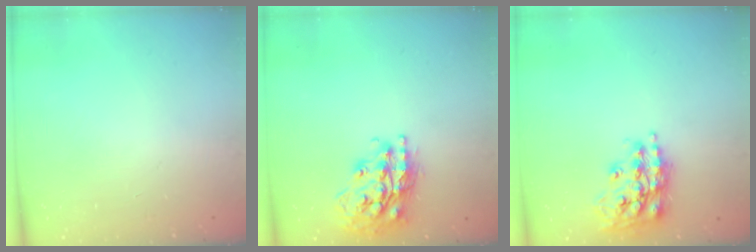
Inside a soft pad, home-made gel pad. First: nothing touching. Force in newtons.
{"total": 19.3, "press": 19.3, "slide": 1.4}
{"total": 16.5, "press": 16.5, "slide": 1.1}